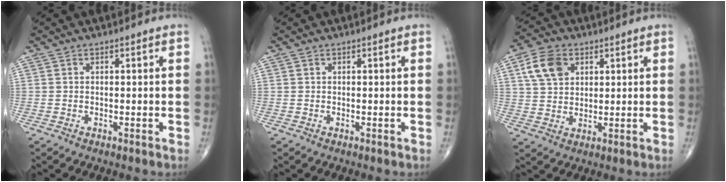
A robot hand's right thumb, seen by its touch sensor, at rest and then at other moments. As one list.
[{"total": 0.0}, {"total": 8.4, "force": [3.3, 5.9, 4.9], "torque": [-0.077, -0.004, 0.062]}]